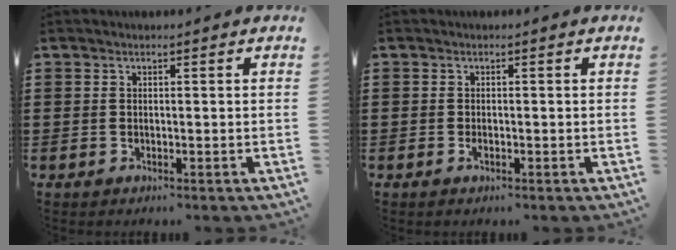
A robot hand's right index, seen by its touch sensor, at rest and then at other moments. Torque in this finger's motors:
{"motor_torque": [1.03, 1.10, 0.01, 0.03]}